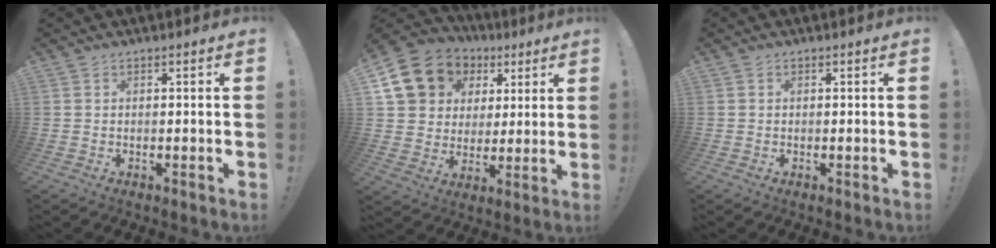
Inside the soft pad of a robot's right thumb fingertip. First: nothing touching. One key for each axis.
{"total": 15.0, "fx": 6.8, "fy": 12.3, "fz": 5.4, "tx": -0.083, "ty": -0.030, "tz": 0.151}
{"total": 0.0}